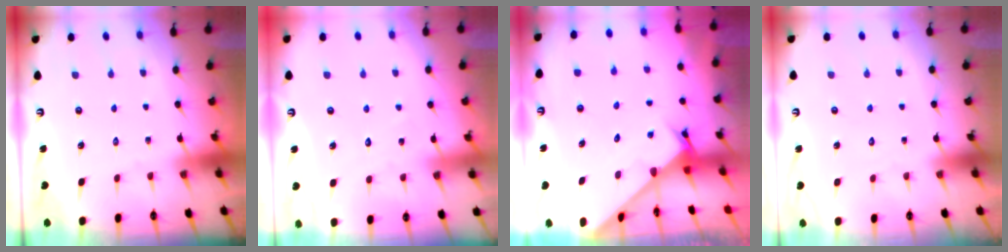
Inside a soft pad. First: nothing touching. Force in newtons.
{"total": 3.5, "press": 3.5, "slide": 0.3}
{"total": 2.4, "press": 2.4, "slide": 0.1}
{"total": 1.7, "press": 1.7, "slide": 0.1}